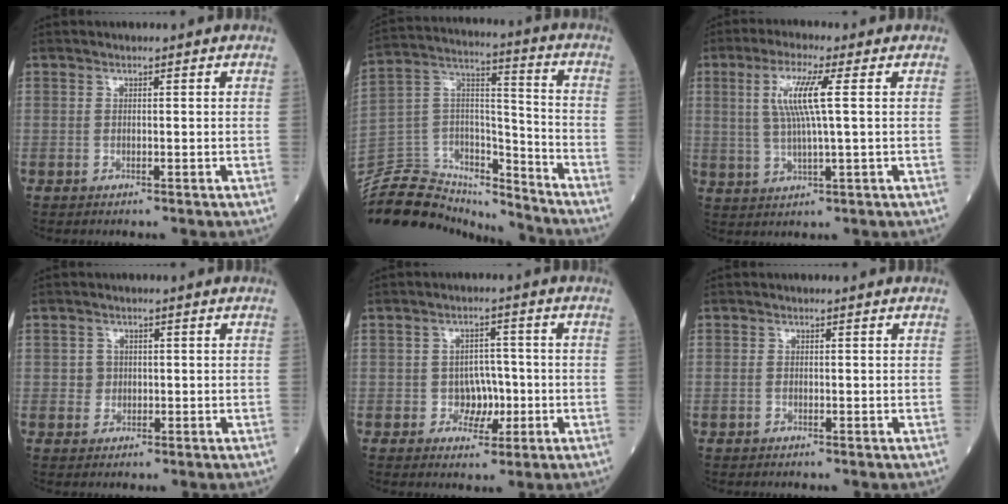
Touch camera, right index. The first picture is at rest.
{"total": 18.9, "force": [-18.0, 4.6, 3.6], "torque": [-0.064, 0.062, -0.301]}
{"total": 7.6, "force": [1.8, 0.1, 7.3], "torque": [-0.157, 0.005, 0.038]}
{"total": 1.6, "force": [0.0, 1.6, 0.2], "torque": [-0.002, 0.003, 0.002]}
{"total": 4.0, "force": [-1.0, 3.2, 2.2], "torque": [-0.027, 0.007, -0.013]}
{"total": 0.0}